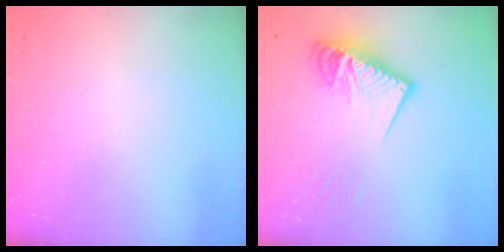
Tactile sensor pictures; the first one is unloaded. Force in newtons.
{"total": 14.7, "press": 14.6, "slide": 1.5}